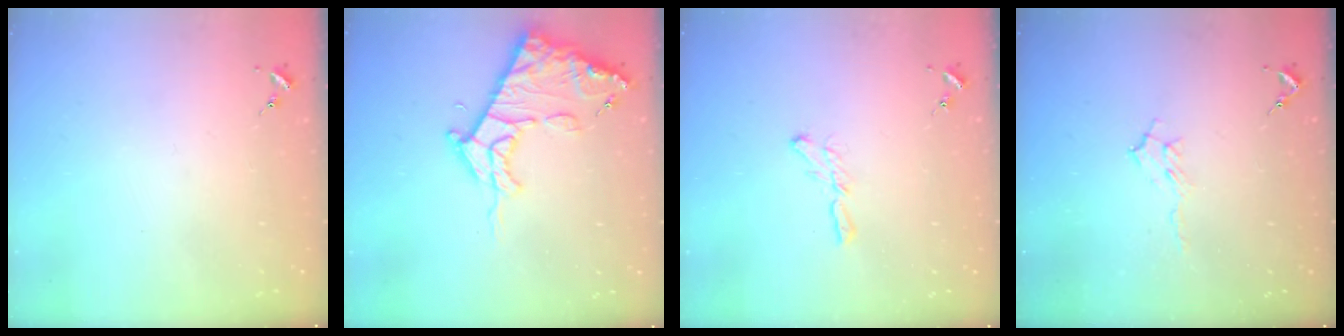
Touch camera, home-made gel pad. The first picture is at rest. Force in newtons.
{"total": 14.9, "press": 14.8, "slide": 1.3}
{"total": 5.4, "press": 5.4, "slide": 0.3}
{"total": 5.6, "press": 5.6, "slide": 0.8}